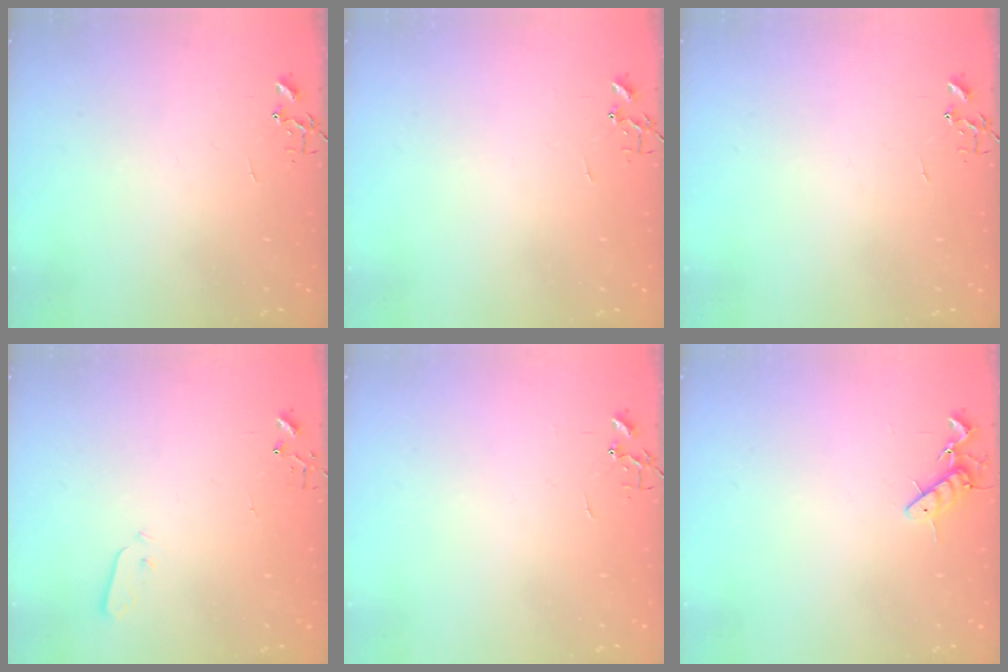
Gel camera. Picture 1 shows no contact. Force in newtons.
{"total": 0.0}
{"total": 0.0}
{"total": 2.5, "press": 2.5, "slide": 0.4}
{"total": 0.0}
{"total": 8.0, "press": 7.9, "slide": 1.4}